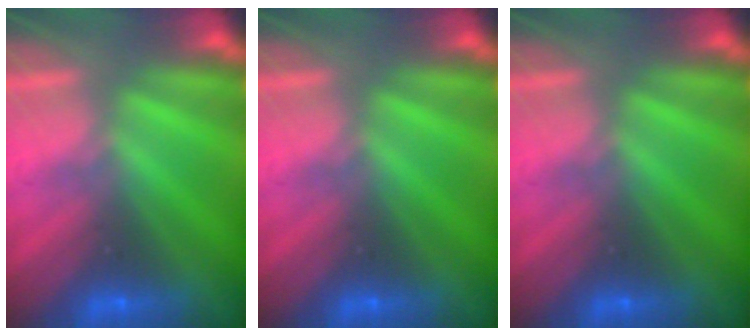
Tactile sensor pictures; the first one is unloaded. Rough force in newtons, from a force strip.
{"total": 0.0}
{"total": 0.0}